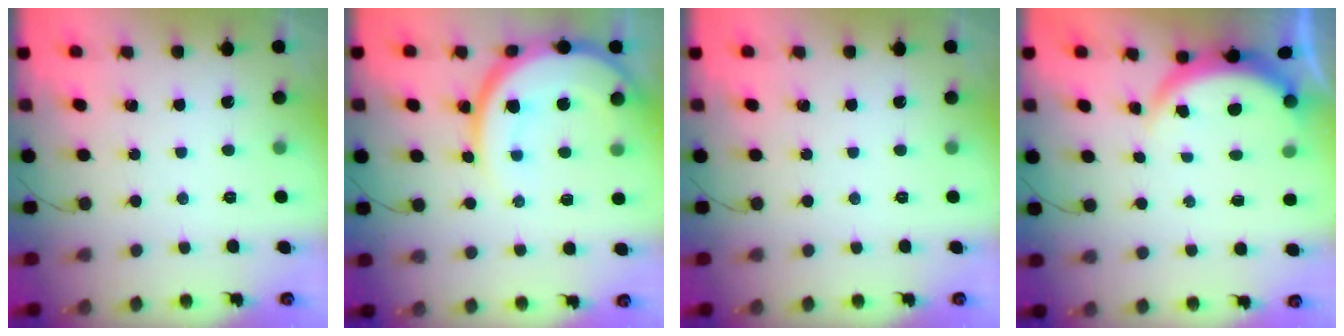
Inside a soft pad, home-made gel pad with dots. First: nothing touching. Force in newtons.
{"total": 14.5, "press": 14.5, "slide": 1.1}
{"total": 0.0}
{"total": 3.8, "press": 3.7, "slide": 0.6}